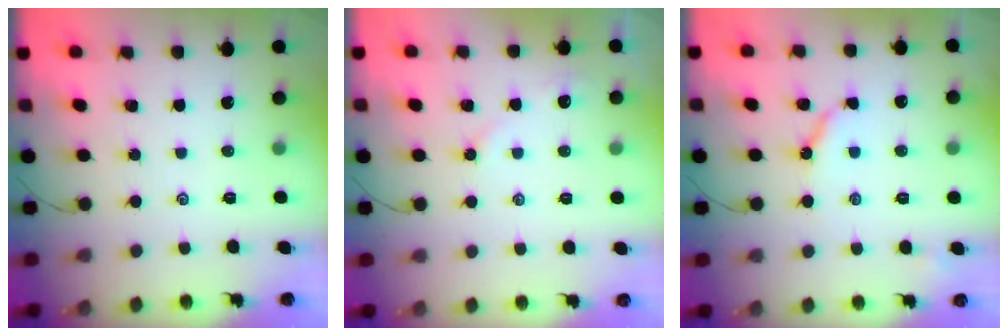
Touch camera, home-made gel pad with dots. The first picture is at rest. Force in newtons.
{"total": 2.8, "press": 2.8, "slide": 0.5}
{"total": 5.6, "press": 5.6, "slide": 0.4}